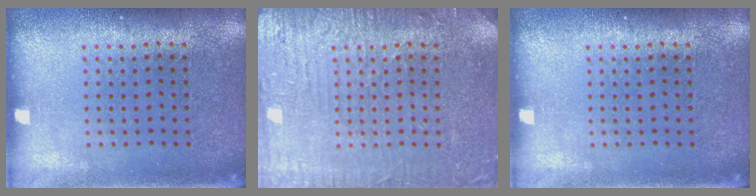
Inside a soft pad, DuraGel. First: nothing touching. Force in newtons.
{"total": 5.0, "press": 5.0, "slide": 0.6}
{"total": 0.0}